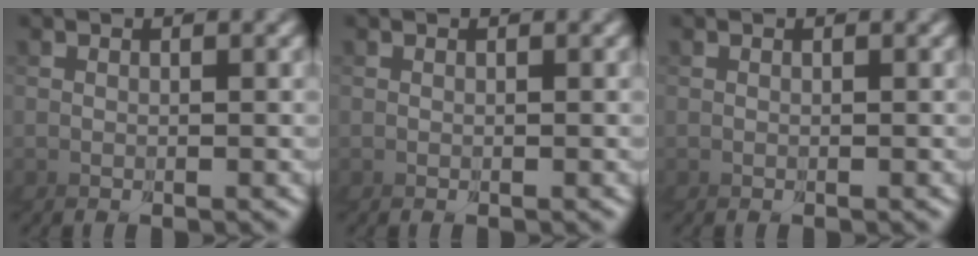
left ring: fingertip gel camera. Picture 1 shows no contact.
{"total": 0.0}
{"total": 0.0}